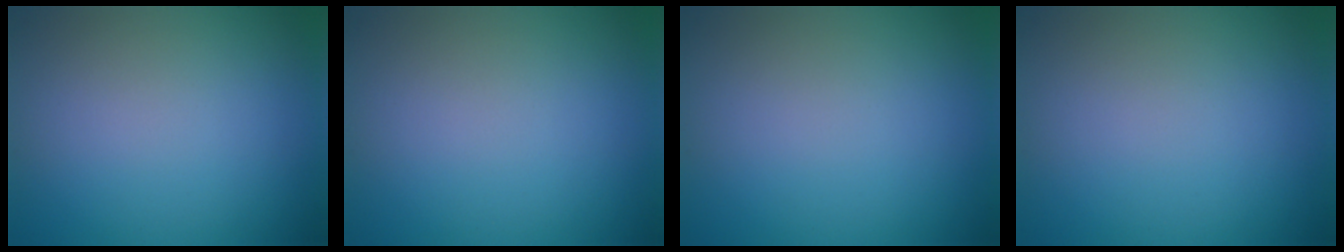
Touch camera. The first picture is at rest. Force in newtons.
{"total": 0.0}
{"total": 0.0}
{"total": 0.0}